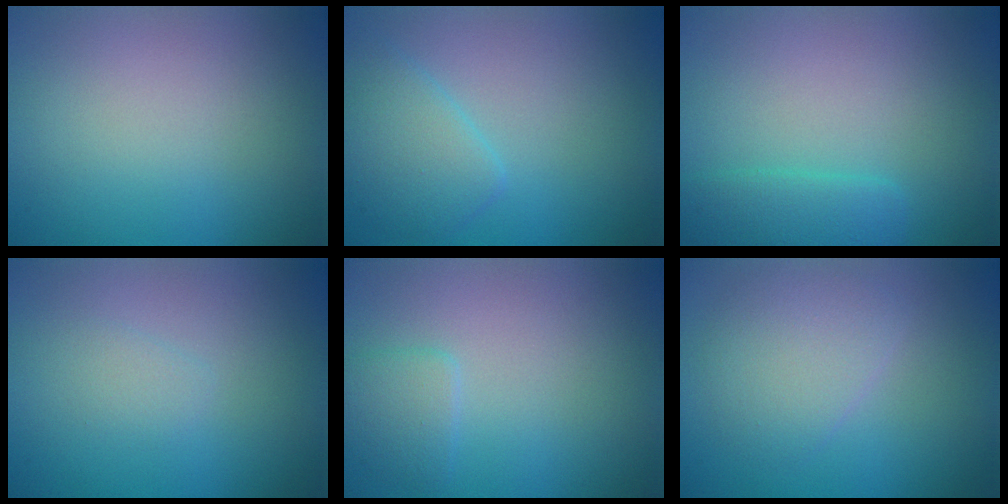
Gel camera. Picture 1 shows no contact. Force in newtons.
{"total": 3.2, "press": 3.2, "slide": 0.2}
{"total": 2.5, "press": 2.5, "slide": 0.1}
{"total": 0.9, "press": 0.9, "slide": 0.0}
{"total": 1.6, "press": 1.6, "slide": 0.1}
{"total": 3.2, "press": 3.2, "slide": 0.1}